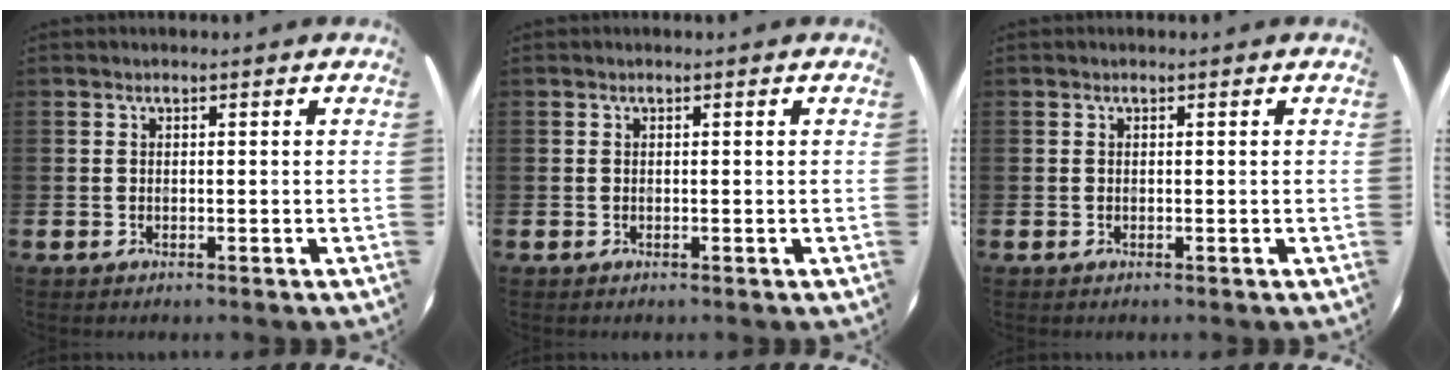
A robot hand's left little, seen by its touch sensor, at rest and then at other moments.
{"total": 0.0}
{"total": 0.0}